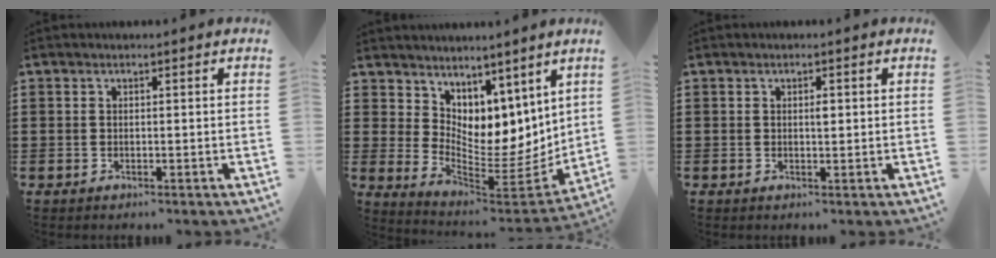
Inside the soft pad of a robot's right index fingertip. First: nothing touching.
{"total": 6.3, "force": [5.2, 3.5, -0.3], "torque": [-0.029, -0.078, 0.098]}
{"total": 1.1, "force": [0.2, 0.3, 1.0], "torque": [-0.013, -0.003, 0.001]}